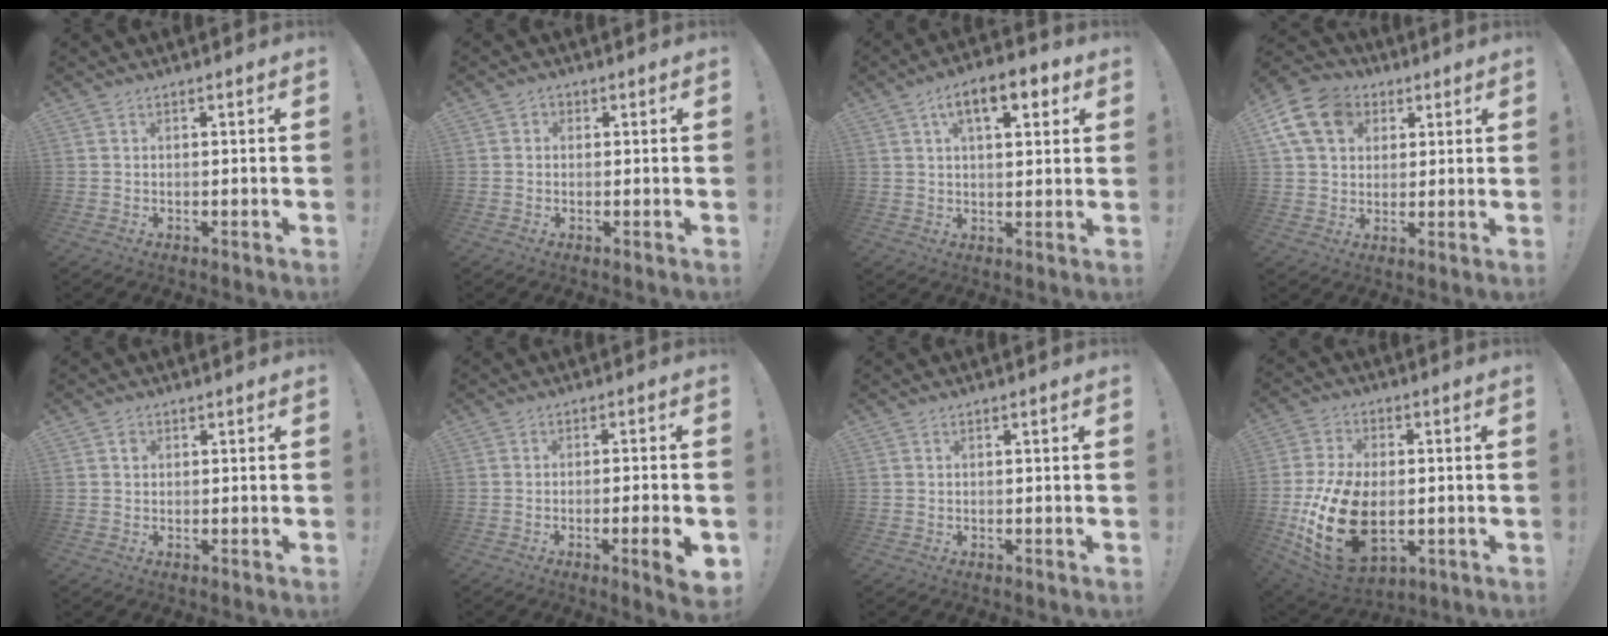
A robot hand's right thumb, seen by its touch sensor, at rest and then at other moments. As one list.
[{"total": 1.4, "force": [-0.3, 1.2, 0.6], "torque": [-0.006, 0.001, -0.007]}, {"total": 10.3, "force": [4.5, 4.5, 8.1], "torque": [-0.113, -0.007, 0.073]}, {"total": 15.0, "force": [5.3, 11.6, 7.8], "torque": [-0.126, -0.014, 0.107]}, {"total": 1.3, "force": [0.3, 1.3, 0.4], "torque": [-0.004, 0.002, 0.004]}, {"total": 6.8, "force": [-2.5, 0.4, 6.4], "torque": [-0.093, 0.002, -0.035]}, {"total": 0.0}, {"total": 22.2, "force": [-4.1, 14.0, 16.8], "torque": [-0.310, 0.017, -0.056]}]